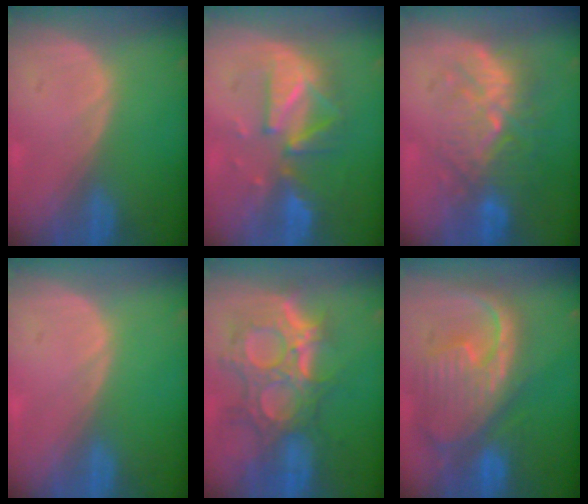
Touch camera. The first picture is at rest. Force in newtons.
{"total": 8.3, "press": 8.3, "slide": 0.6}
{"total": 9.6, "press": 9.0, "slide": 3.1}
{"total": 0.0}
{"total": 11.9, "press": 10.6, "slide": 5.2}
{"total": 12.5, "press": 10.7, "slide": 6.5}